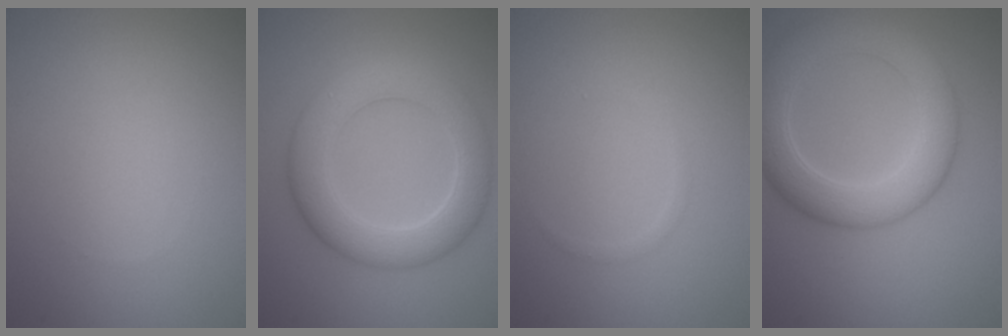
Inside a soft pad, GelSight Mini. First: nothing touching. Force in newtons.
{"total": 6.3, "press": 6.3, "slide": 0.5}
{"total": 0.6, "press": 0.6, "slide": 0.0}
{"total": 6.8, "press": 6.8, "slide": 0.0}